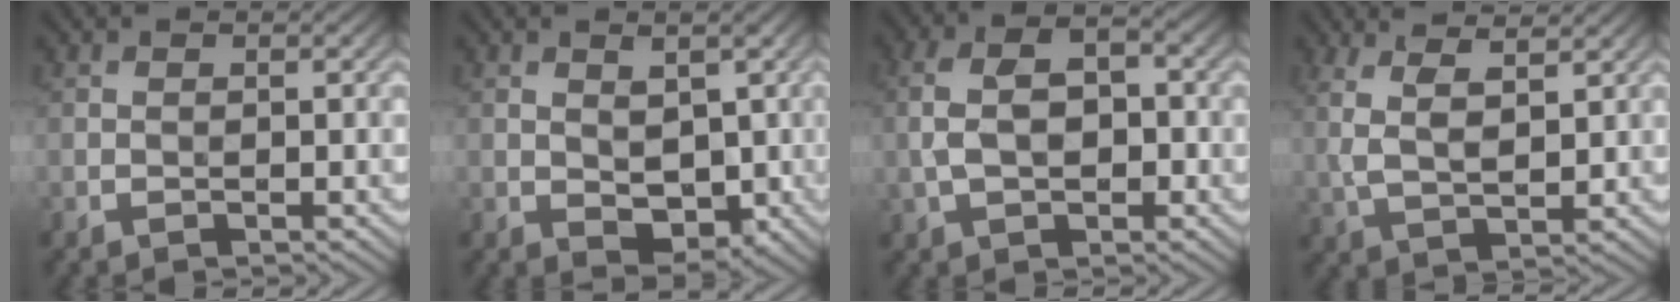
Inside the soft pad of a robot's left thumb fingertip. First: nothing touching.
{"total": 3.9, "force": [0.5, 2.4, 3.1], "torque": [-0.049, -0.010, 0.014]}
{"total": 5.9, "force": [-0.5, 3.5, 4.6], "torque": [-0.099, 0.004, -0.014]}
{"total": 5.3, "force": [2.8, 1.8, 4.1], "torque": [-0.099, 0.000, 0.060]}